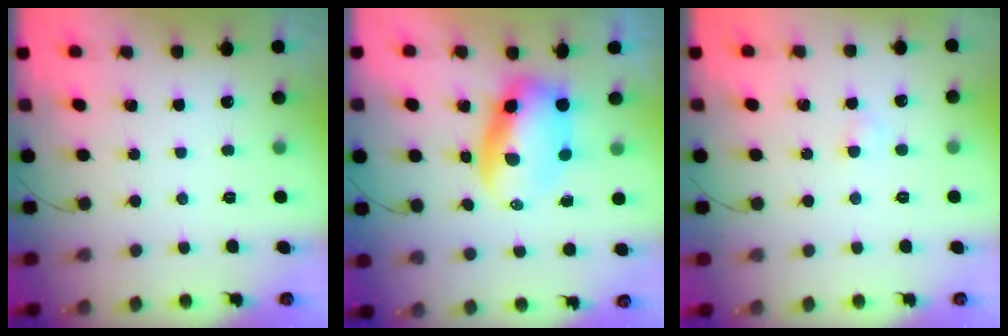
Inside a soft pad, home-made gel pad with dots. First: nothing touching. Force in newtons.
{"total": 8.1, "press": 7.8, "slide": 1.9}
{"total": 2.3, "press": 2.2, "slide": 0.9}